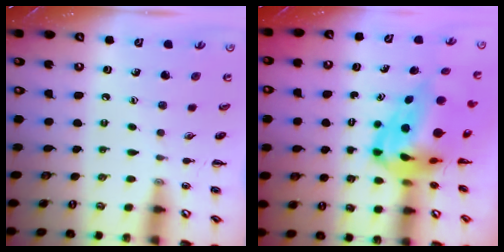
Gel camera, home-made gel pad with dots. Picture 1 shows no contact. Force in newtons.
{"total": 9.7, "press": 9.2, "slide": 3.1}